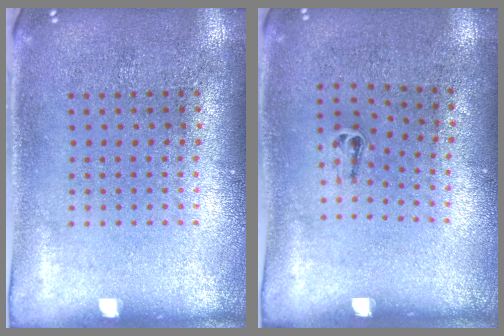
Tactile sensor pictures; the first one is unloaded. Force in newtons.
{"total": 0.5, "press": 0.3, "slide": 0.4}